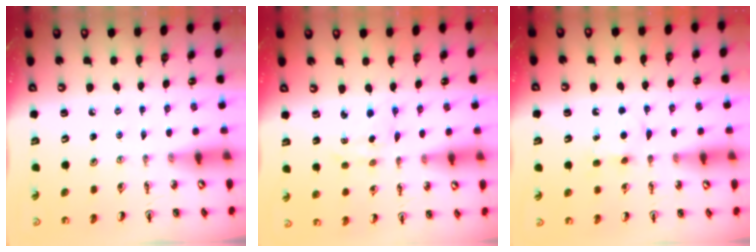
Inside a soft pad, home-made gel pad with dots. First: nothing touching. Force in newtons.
{"total": 2.3, "press": 2.3, "slide": 0.6}
{"total": 6.1, "press": 6.1, "slide": 0.9}